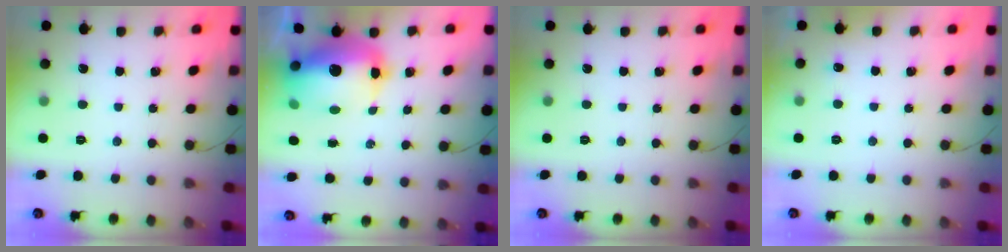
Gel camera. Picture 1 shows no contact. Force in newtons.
{"total": 16.7, "press": 16.2, "slide": 4.1}
{"total": 0.0}
{"total": 10.2, "press": 1.6, "slide": 10.1}